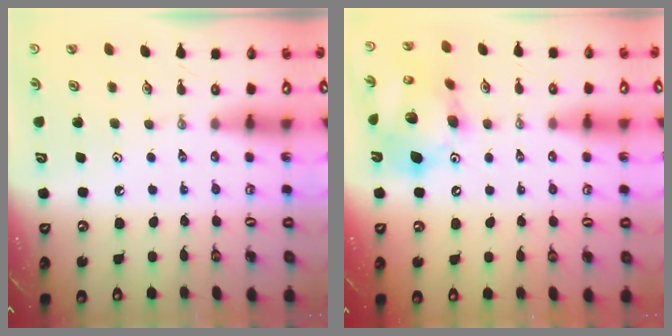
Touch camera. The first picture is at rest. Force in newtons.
{"total": 16.0, "press": 15.7, "slide": 3.1}